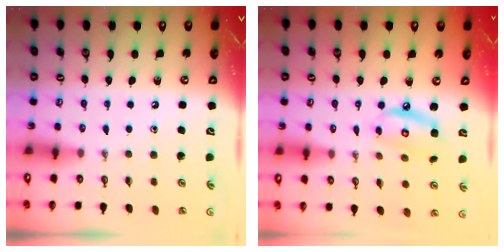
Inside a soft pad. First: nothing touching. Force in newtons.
{"total": 7.7, "press": 7.7, "slide": 0.6}